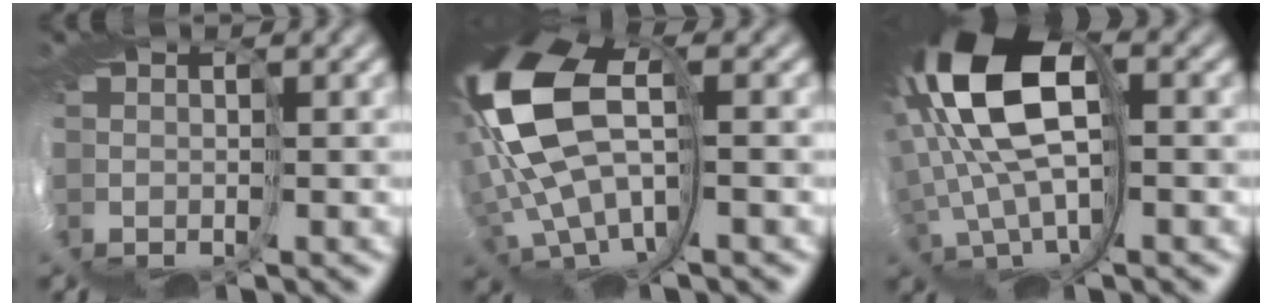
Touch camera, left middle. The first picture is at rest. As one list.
[{"total": 12.6, "force": [2.5, 6.4, 10.6], "torque": [-0.241, -0.014, 0.060]}, {"total": 12.0, "force": [3.4, 5.8, 10.0], "torque": [-0.215, 0.005, 0.057]}]